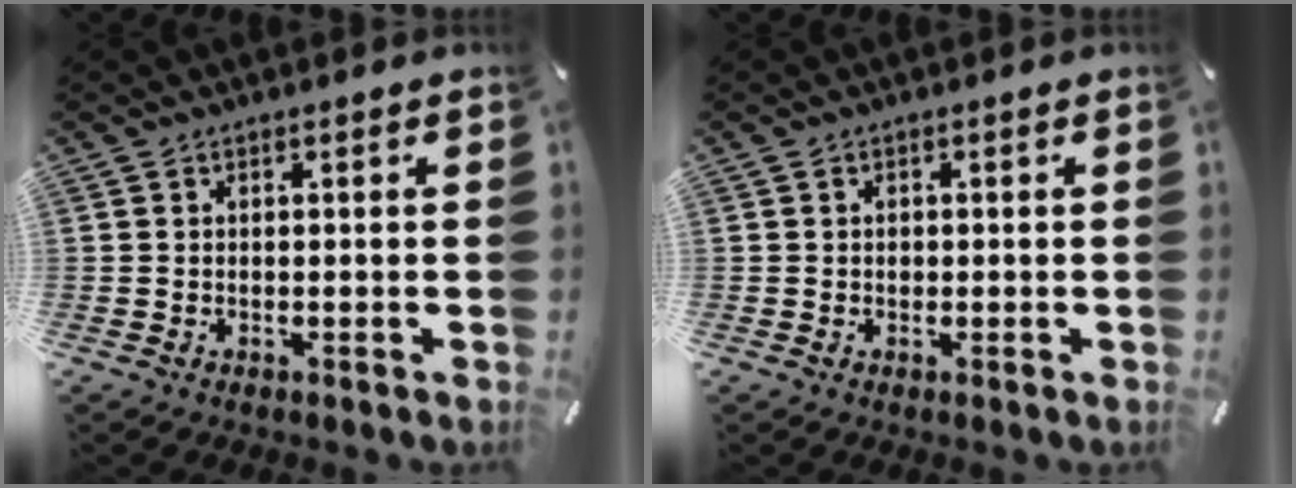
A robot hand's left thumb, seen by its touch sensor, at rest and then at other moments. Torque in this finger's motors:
{"motor_torque": [-0.04, 0.21, 0.20, -0.24, 0.00]}